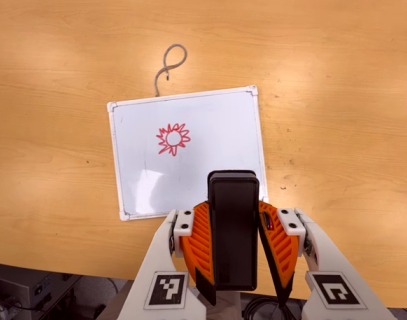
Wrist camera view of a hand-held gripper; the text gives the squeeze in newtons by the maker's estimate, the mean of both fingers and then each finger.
{"total": 6.8, "left": 5.5, "right": 8.2}